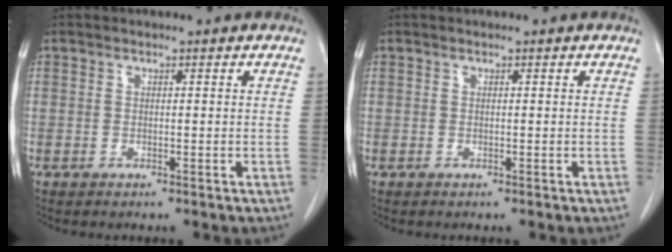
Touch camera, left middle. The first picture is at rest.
{"total": 0.0}